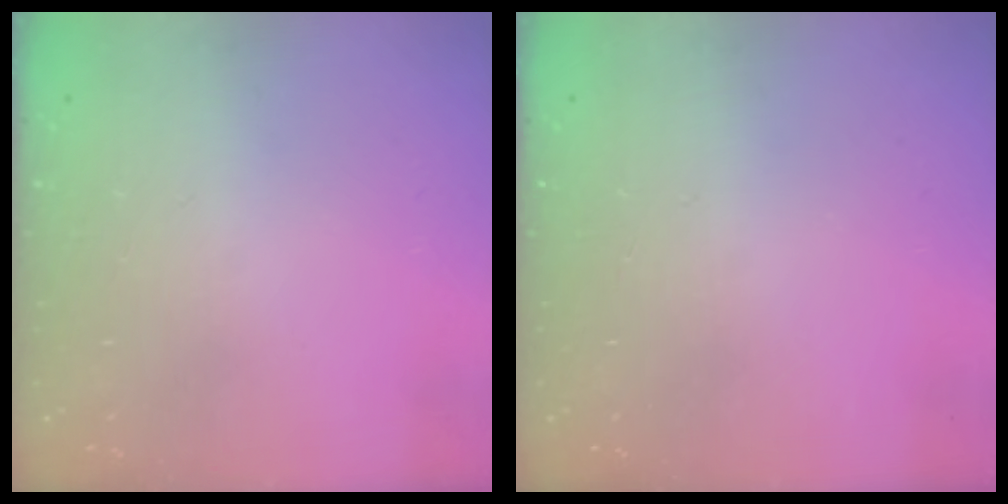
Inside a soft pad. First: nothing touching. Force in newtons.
{"total": 0.0}